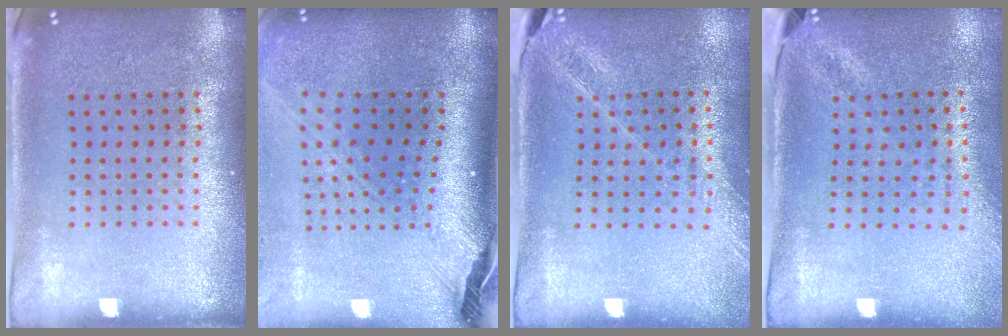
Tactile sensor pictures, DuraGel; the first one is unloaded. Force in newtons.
{"total": 2.8, "press": 2.1, "slide": 1.9}
{"total": 1.5, "press": 1.5, "slide": 0.2}
{"total": 1.8, "press": 1.4, "slide": 1.2}